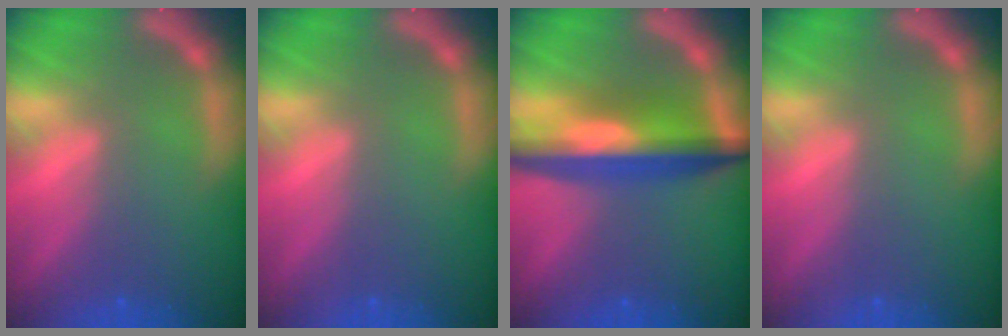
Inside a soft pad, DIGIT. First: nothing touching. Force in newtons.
{"total": 0.0}
{"total": 8.5}
{"total": 0.0}